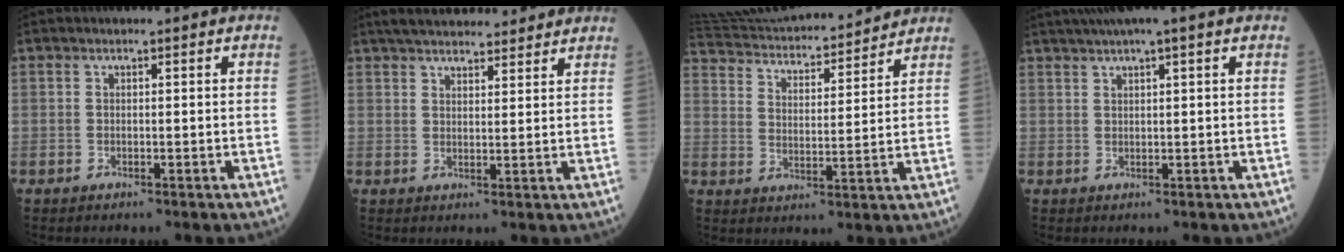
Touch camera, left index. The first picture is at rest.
{"total": 13.4, "force": [11.9, 3.1, 5.2], "torque": [-0.068, 0.032, 0.164]}
{"total": 20.6, "force": [19.3, 3.1, 6.3], "torque": [-0.118, 0.018, 0.286]}
{"total": 5.2, "force": [3.7, -0.7, 3.5], "torque": [-0.057, 0.027, 0.061]}